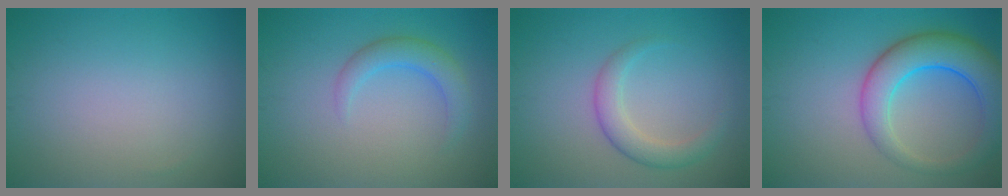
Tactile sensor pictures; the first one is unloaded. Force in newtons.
{"total": 2.6, "press": 2.6, "slide": 0.1}
{"total": 2.8, "press": 2.8, "slide": 0.1}
{"total": 6.9, "press": 6.9, "slide": 0.4}